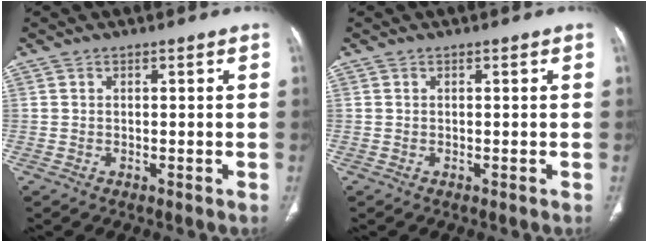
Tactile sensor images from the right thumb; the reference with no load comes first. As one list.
[{"total": 0.0}]